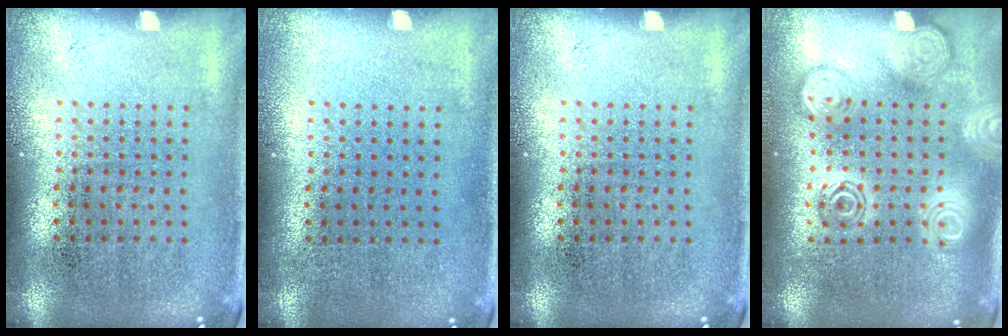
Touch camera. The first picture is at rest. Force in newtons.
{"total": 0.0}
{"total": 0.0}
{"total": 2.8, "press": 2.8, "slide": 0.3}